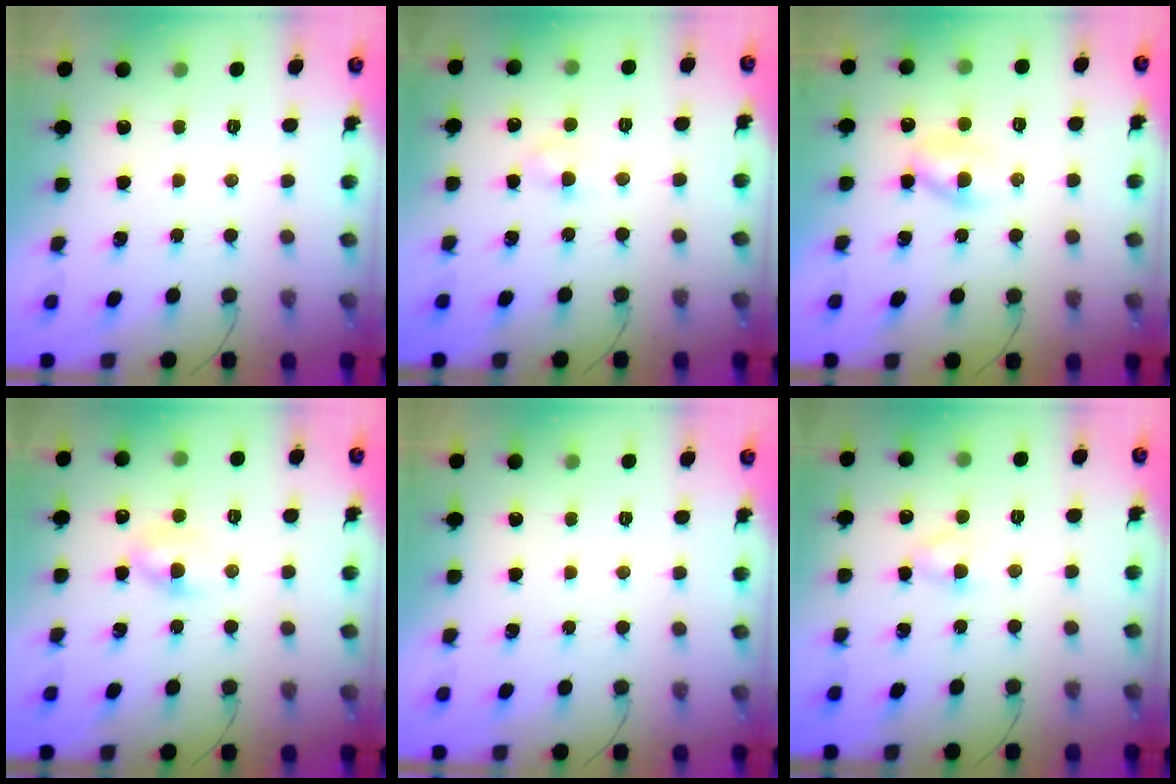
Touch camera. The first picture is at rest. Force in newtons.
{"total": 2.4, "press": 2.1, "slide": 1.2}
{"total": 4.1, "press": 3.8, "slide": 1.5}
{"total": 5.6, "press": 5.4, "slide": 1.3}
{"total": 0.0}
{"total": 3.0, "press": 2.8, "slide": 0.9}